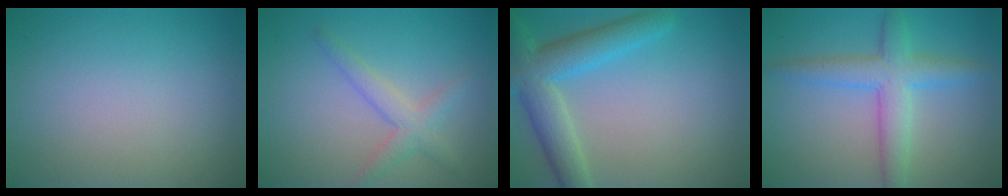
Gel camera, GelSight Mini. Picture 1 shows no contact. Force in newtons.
{"total": 2.6, "press": 2.6, "slide": 0.1}
{"total": 5.8, "press": 5.8, "slide": 0.3}
{"total": 4.7, "press": 4.7, "slide": 0.1}